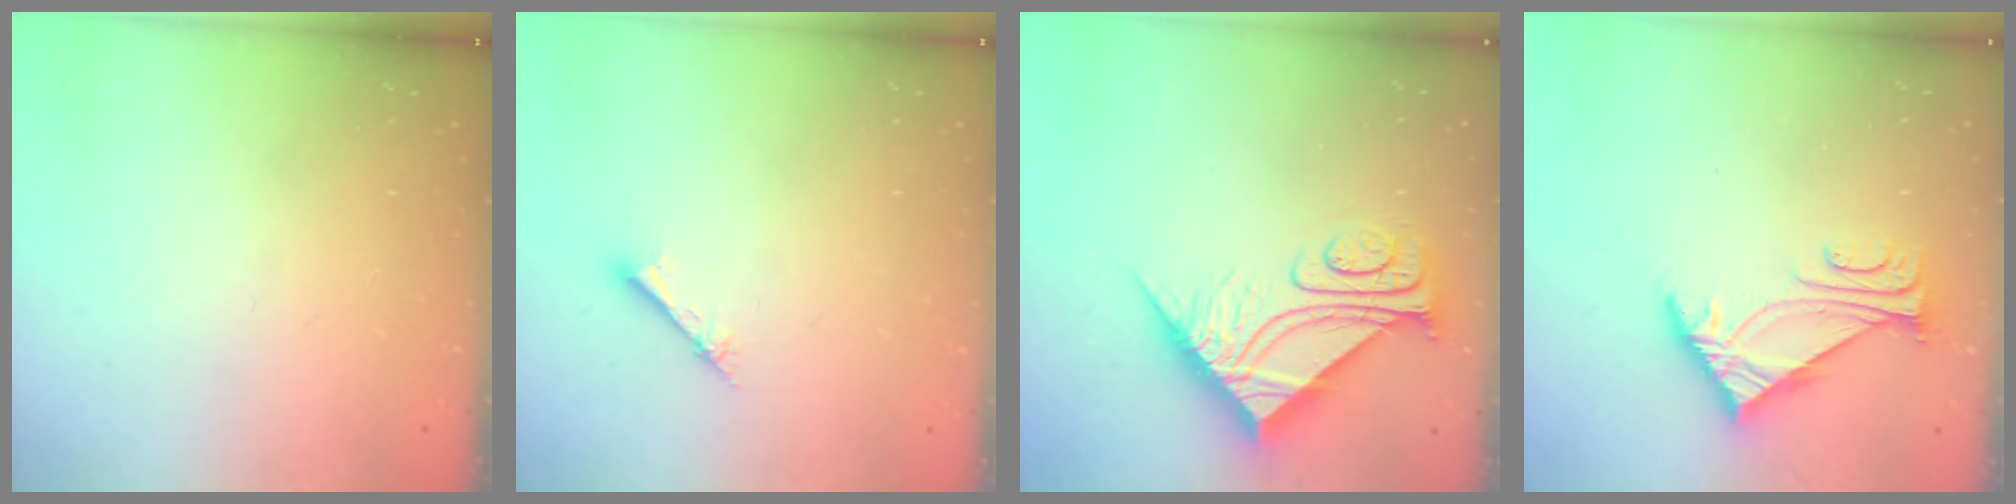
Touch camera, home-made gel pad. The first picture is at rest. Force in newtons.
{"total": 2.1, "press": 2.1, "slide": 0.2}
{"total": 10.4, "press": 10.4, "slide": 1.1}
{"total": 5.6, "press": 5.5, "slide": 1.2}